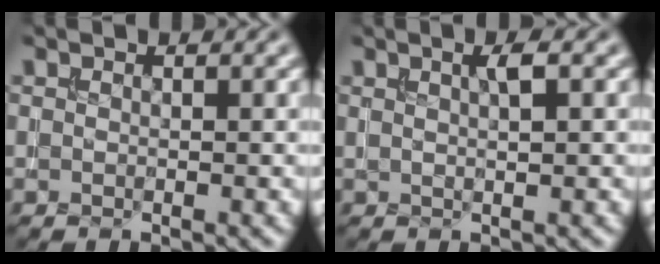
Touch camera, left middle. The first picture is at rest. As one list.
[{"total": 1.6, "force": [0.6, 0.3, 1.5], "torque": [-0.026, 0.000, 0.009]}]